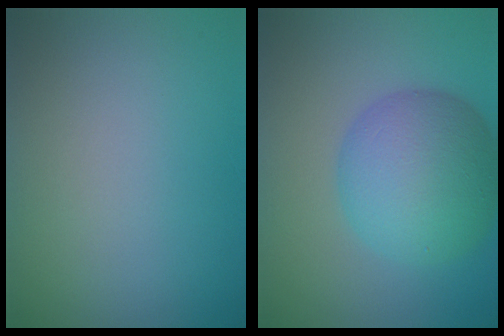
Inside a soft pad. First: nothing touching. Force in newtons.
{"total": 8.0, "press": 8.0, "slide": 0.2}